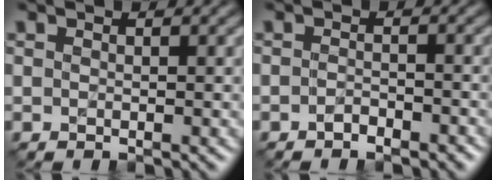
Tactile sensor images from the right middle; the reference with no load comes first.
{"total": 1.4, "force": [-1.1, 0.5, 0.7], "torque": [-0.013, 0.006, -0.023]}